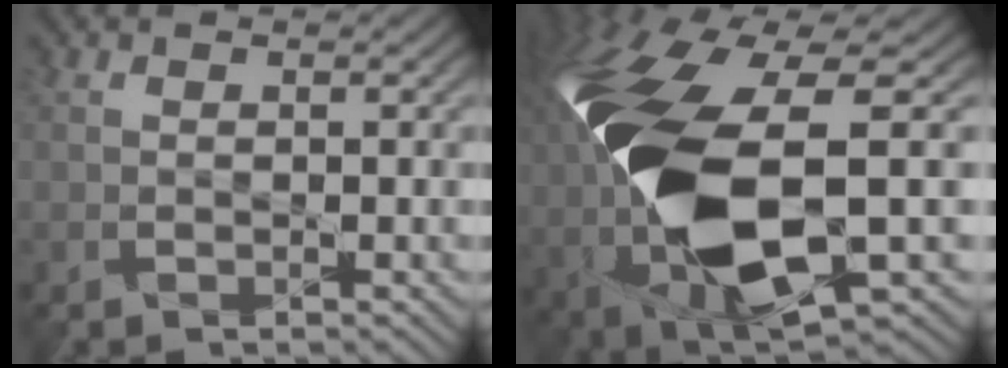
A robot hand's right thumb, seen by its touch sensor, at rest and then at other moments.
{"total": 16.3, "force": [-0.5, 7.4, 14.5], "torque": [-0.338, -0.007, 0.000]}